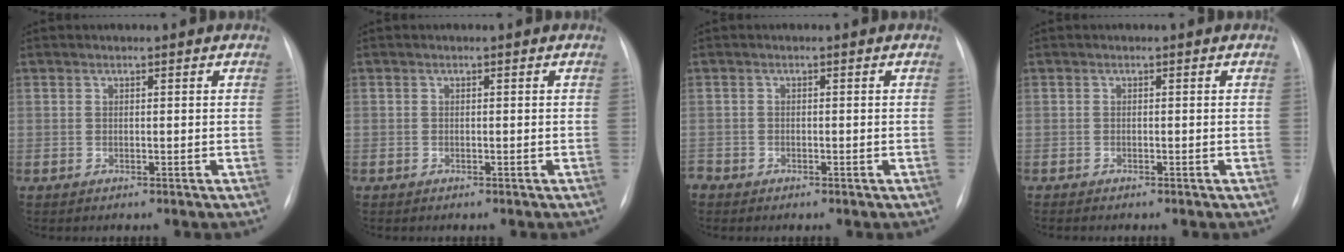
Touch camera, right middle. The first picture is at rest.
{"total": 0.0}
{"total": 1.7, "force": [-1.2, 1.2, 0.4], "torque": [-0.008, 0.003, -0.020]}
{"total": 1.4, "force": [-1.2, 0.3, 0.8], "torque": [-0.013, -0.003, -0.013]}